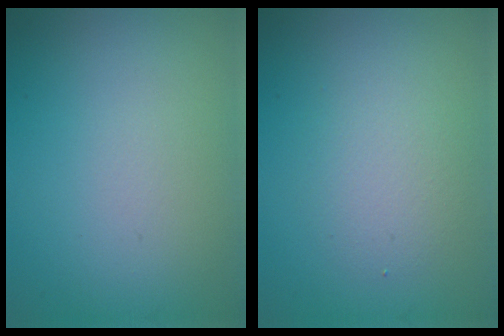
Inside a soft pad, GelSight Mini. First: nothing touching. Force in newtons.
{"total": 2.4, "press": 2.4, "slide": 0.2}